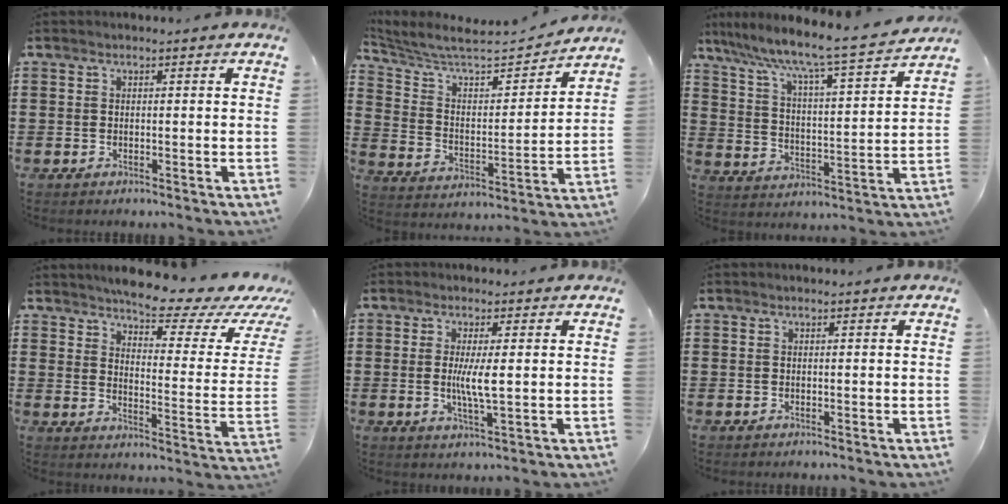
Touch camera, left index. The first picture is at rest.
{"total": 6.3, "force": [5.7, 1.1, 2.3], "torque": [-0.077, -0.046, 0.091]}
{"total": 6.7, "force": [5.7, -0.5, 3.5], "torque": [-0.094, -0.048, 0.085]}
{"total": 6.2, "force": [5.4, 0.0, 3.1], "torque": [-0.064, -0.046, 0.083]}
{"total": 4.7, "force": [0.4, 0.6, 4.6], "torque": [-0.092, -0.006, 0.003]}
{"total": 0.0}